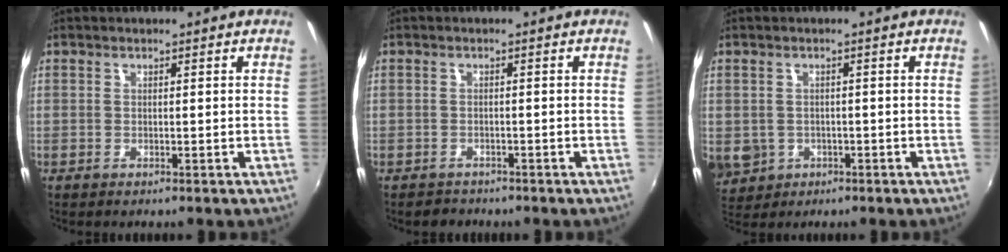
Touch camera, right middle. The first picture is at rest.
{"total": 2.2, "force": [-1.8, 1.2, 0.1], "torque": [-0.008, -0.002, -0.028]}
{"total": 7.8, "force": [-1.8, 6.8, 3.3], "torque": [-0.085, -0.010, -0.015]}